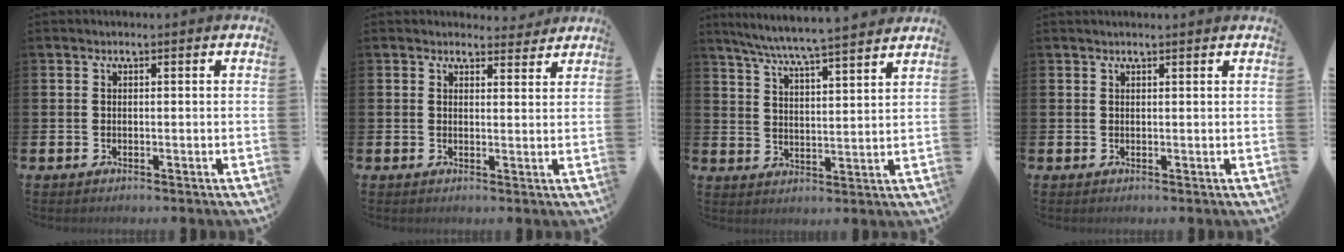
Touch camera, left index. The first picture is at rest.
{"total": 2.7, "force": [2.6, 0.8, -0.1], "torque": [0.006, -0.013, 0.046]}
{"total": 6.9, "force": [6.6, -0.3, 2.1], "torque": [-0.066, -0.041, 0.115]}
{"total": 0.8, "force": [0.7, -0.1, 0.2], "torque": [-0.002, 0.000, 0.013]}